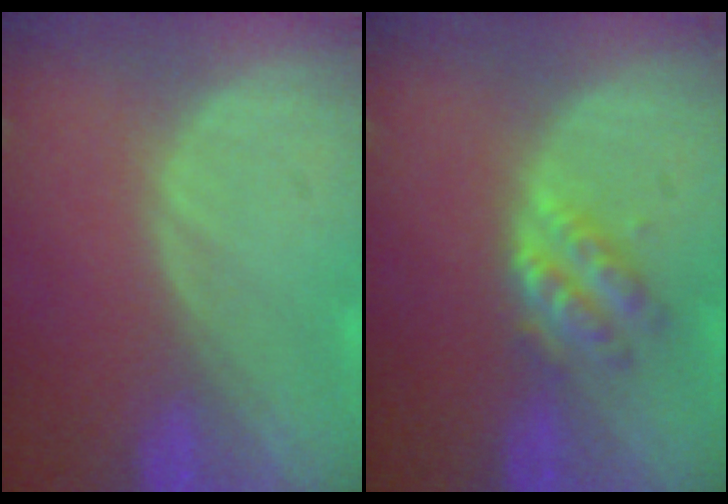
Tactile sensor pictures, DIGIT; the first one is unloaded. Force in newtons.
{"total": 4.8, "press": 4.2, "slide": 2.3}